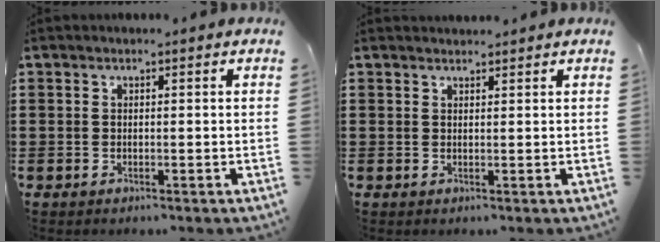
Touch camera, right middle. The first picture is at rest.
{"total": 1.2, "force": [1.2, 0.0, -0.1], "torque": [-0.002, -0.003, 0.023]}